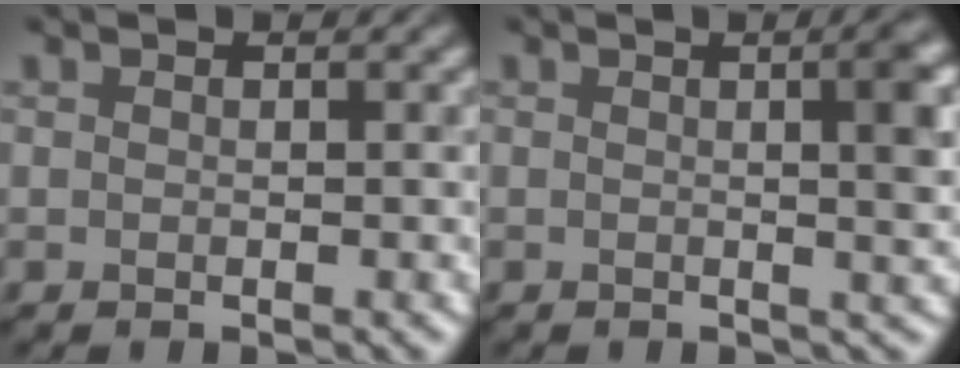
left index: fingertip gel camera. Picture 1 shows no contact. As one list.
[{"total": 4.8, "force": [0.5, 1.4, 4.6], "torque": [-0.042, 0.010, 0.002]}]